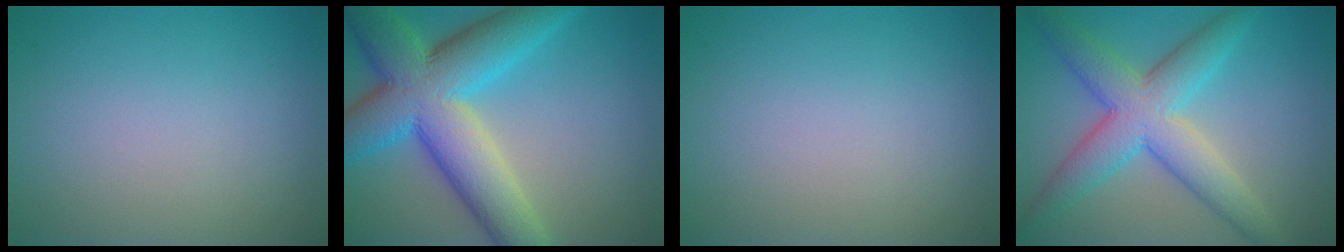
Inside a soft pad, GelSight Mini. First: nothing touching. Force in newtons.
{"total": 10.7, "press": 10.7, "slide": 0.8}
{"total": 0.0}
{"total": 7.2, "press": 7.2, "slide": 0.1}